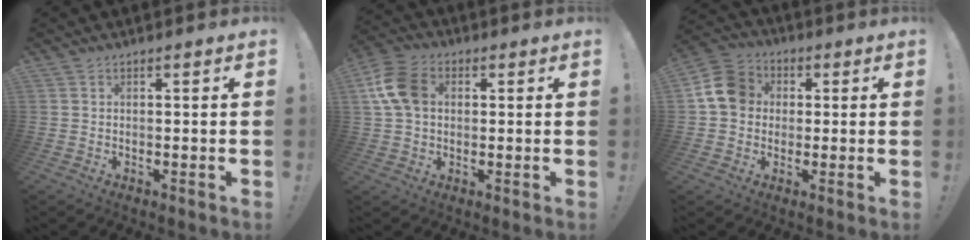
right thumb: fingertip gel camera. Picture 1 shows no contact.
{"total": 11.8, "force": [2.3, 8.5, 7.8], "torque": [-0.150, 0.014, 0.050]}
{"total": 11.1, "force": [1.5, 9.5, 5.6], "torque": [-0.088, 0.008, 0.033]}